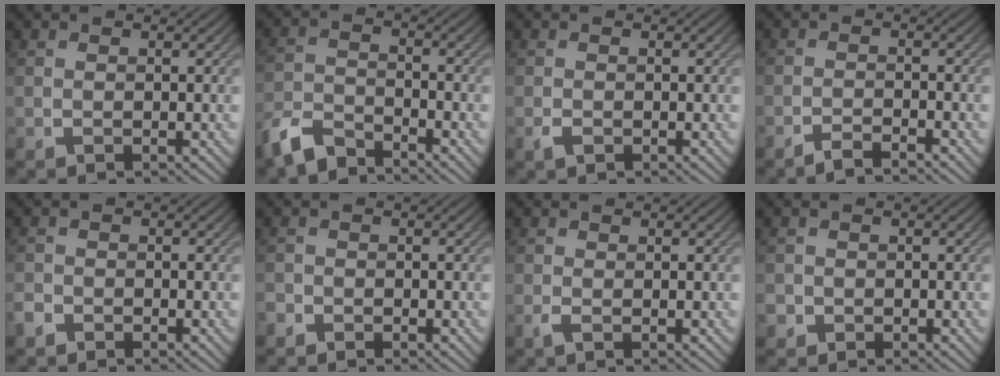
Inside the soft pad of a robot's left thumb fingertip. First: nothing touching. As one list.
[{"total": 5.8, "force": [-5.1, 1.6, 2.3], "torque": [-0.049, -0.007, -0.112]}, {"total": 1.0, "force": [-0.6, 0.6, 0.7], "torque": [-0.017, -0.003, -0.010]}, {"total": 2.5, "force": [-2.1, 0.2, 1.2], "torque": [-0.016, 0.003, -0.048]}, {"total": 1.6, "force": [-1.4, 0.8, 0.4], "torque": [-0.008, -0.002, -0.033]}, {"total": 1.2, "force": [-1.1, 0.6, 0.1], "torque": [-0.002, -0.001, -0.026]}, {"total": 1.0, "force": [-0.4, 0.1, 0.9], "torque": [-0.023, 0.000, -0.011]}, {"total": 1.5, "force": [-0.8, 1.2, 0.2], "torque": [0.001, -0.005, -0.019]}]